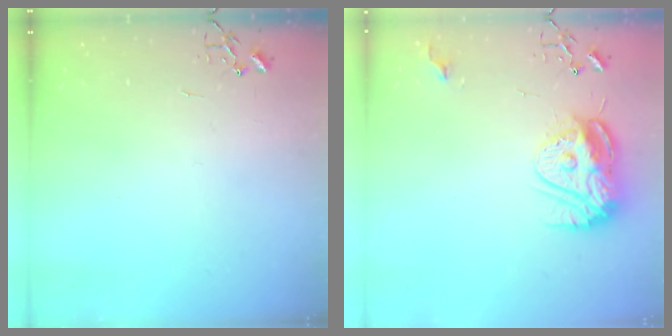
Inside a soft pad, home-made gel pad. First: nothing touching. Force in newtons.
{"total": 13.4, "press": 13.3, "slide": 1.2}